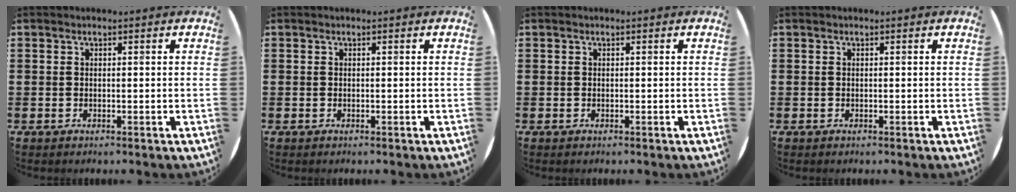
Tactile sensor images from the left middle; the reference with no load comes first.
{"total": 0.0}
{"total": 0.0}
{"total": 0.0}